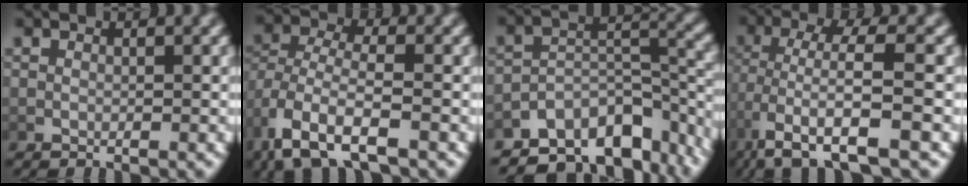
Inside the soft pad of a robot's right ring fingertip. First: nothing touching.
{"total": 4.5, "force": [-1.7, 2.4, 3.5], "torque": [-0.098, -0.032, -0.012]}
{"total": 11.0, "force": [-7.1, 5.7, 6.1], "torque": [-0.084, -0.026, -0.100]}
{"total": 7.8, "force": [-4.8, 2.9, 5.3], "torque": [-0.118, -0.038, -0.053]}